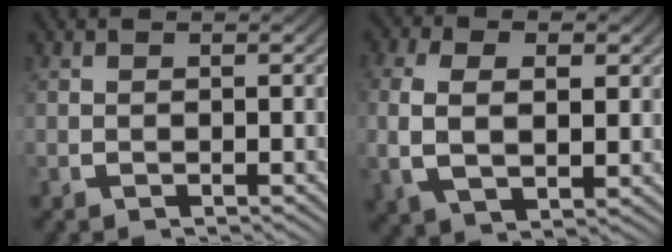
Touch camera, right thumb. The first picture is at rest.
{"total": 4.5, "force": [-0.8, 3.1, 3.2], "torque": [-0.098, -0.025, 0.004]}